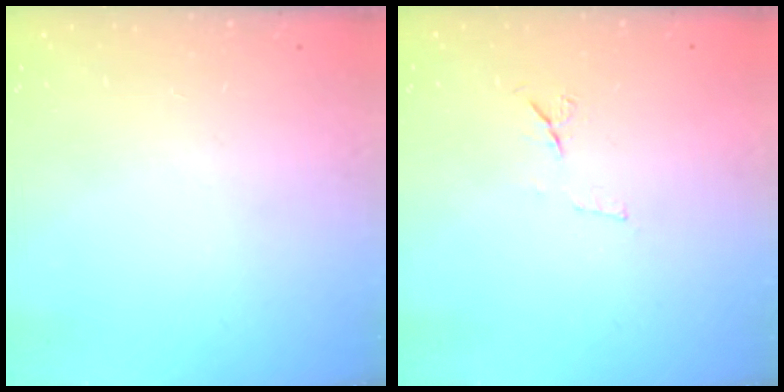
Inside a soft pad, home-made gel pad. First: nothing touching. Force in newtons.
{"total": 6.2, "press": 6.2, "slide": 0.9}